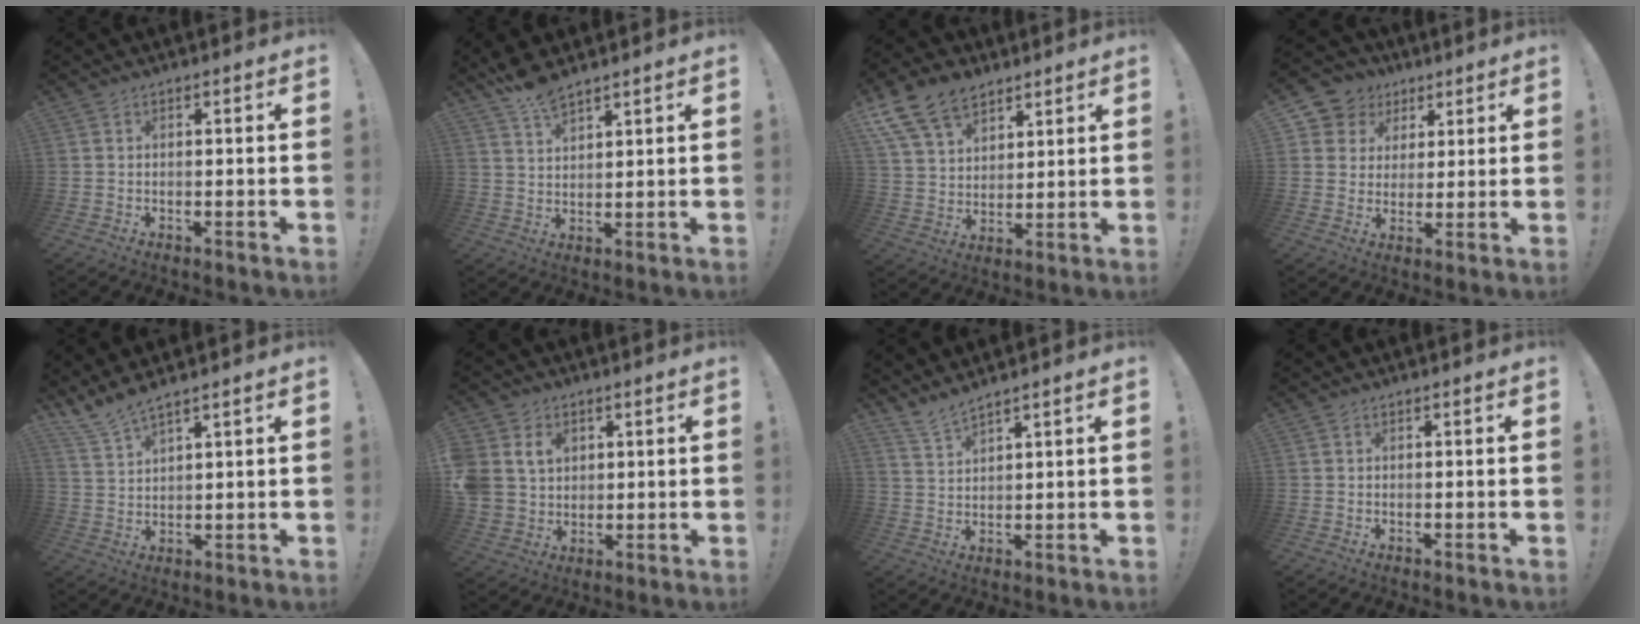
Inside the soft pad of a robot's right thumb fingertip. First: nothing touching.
{"total": 6.4, "force": [5.4, 1.6, 3.1], "torque": [-0.058, -0.032, 0.100]}
{"total": 14.6, "force": [9.4, 9.2, 6.3], "torque": [-0.116, -0.050, 0.183]}
{"total": 8.6, "force": [3.5, 7.7, 1.7], "torque": [-0.026, -0.019, 0.074]}
{"total": 5.7, "force": [5.2, 0.4, 2.3], "torque": [-0.062, -0.027, 0.100]}
{"total": 10.4, "force": [4.1, 8.4, 4.4], "torque": [-0.091, -0.015, 0.084]}
{"total": 4.9, "force": [4.6, 0.5, 1.8], "torque": [-0.043, -0.026, 0.086]}
{"total": 0.0}